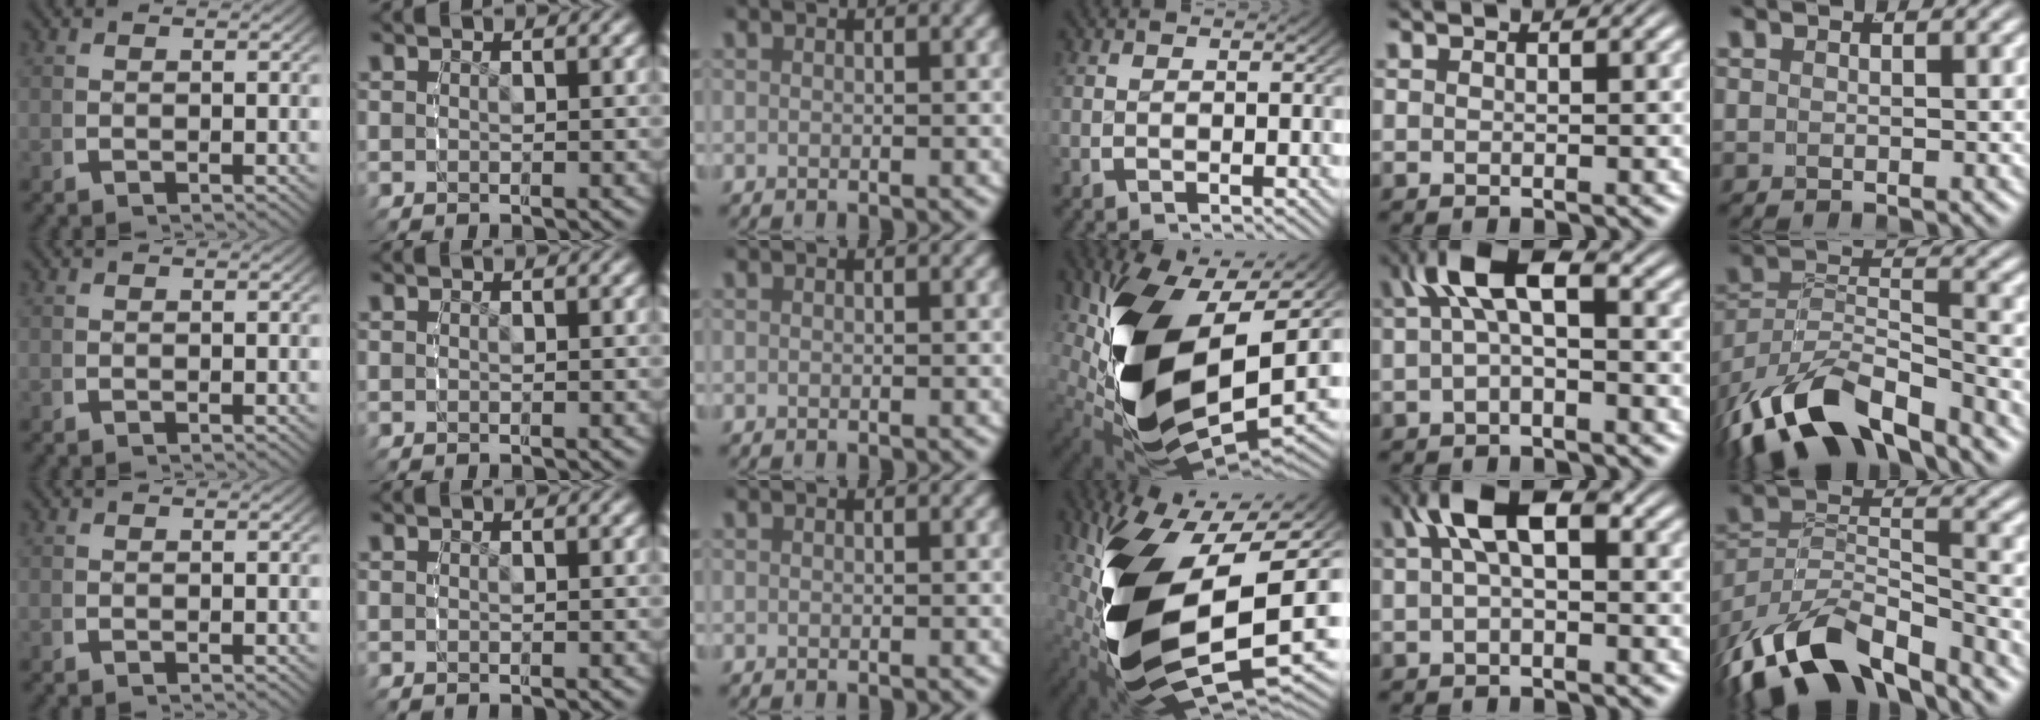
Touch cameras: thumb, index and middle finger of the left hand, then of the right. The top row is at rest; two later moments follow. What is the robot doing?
{"motion": "grasp_and_lifting", "object": "bottle cap"}